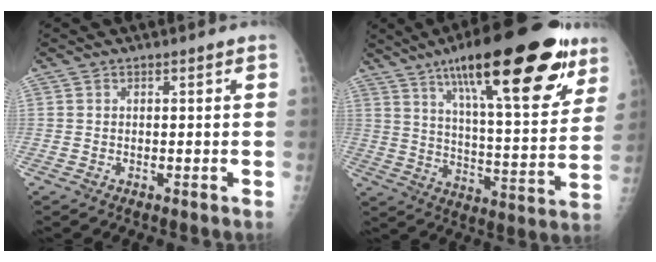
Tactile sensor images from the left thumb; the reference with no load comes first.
{"total": 29.1, "force": [16.6, 8.3, 22.5], "torque": [-0.308, -0.038, 0.254]}